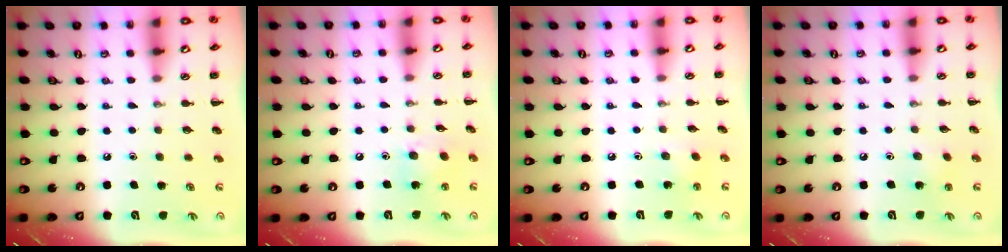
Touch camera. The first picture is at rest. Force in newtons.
{"total": 7.1, "press": 7.1, "slide": 0.7}
{"total": 2.4, "press": 2.3, "slide": 0.6}
{"total": 5.6, "press": 5.4, "slide": 1.4}